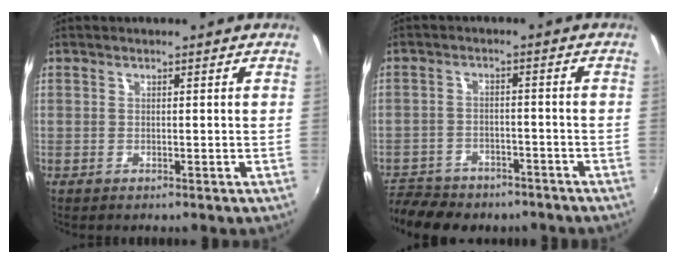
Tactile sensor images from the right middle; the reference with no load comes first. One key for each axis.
{"total": 12.8, "fx": -10.2, "fy": 6.1, "fz": 4.8, "tx": -0.128, "ty": -0.012, "tz": -0.157}